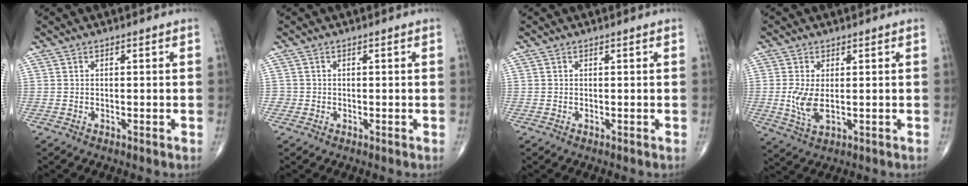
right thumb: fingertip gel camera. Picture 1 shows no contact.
{"total": 1.0, "force": [-0.3, 1.0, 0.0], "torque": [0.006, 0.006, -0.007]}
{"total": 0.0}
{"total": 5.8, "force": [-0.2, 2.9, 5.0], "torque": [-0.112, -0.013, 0.003]}